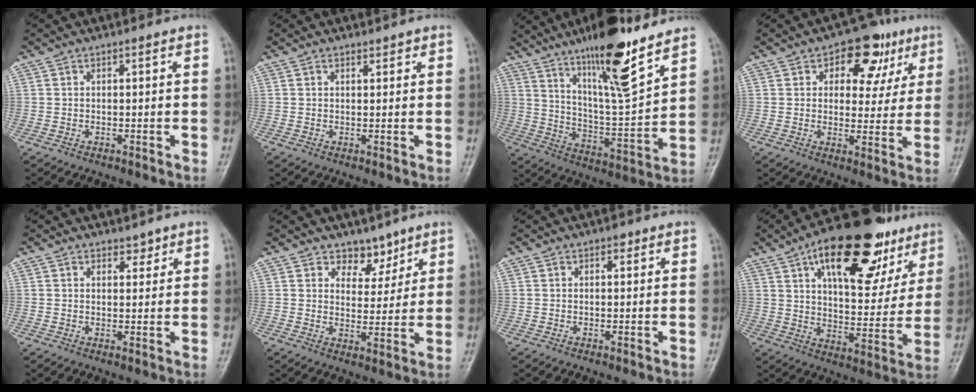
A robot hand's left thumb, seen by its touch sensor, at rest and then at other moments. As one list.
[{"total": 1.0, "force": [0.8, 0.5, 0.3], "torque": [0.000, -0.005, 0.009]}, {"total": 17.7, "force": [12.3, 3.0, 12.3], "torque": [-0.185, -0.077, 0.212]}, {"total": 11.4, "force": [5.1, 7.3, 7.2], "torque": [-0.039, -0.006, 0.063]}, {"total": 1.9, "force": [1.4, 1.2, 0.4], "torque": [0.010, -0.009, 0.018]}, {"total": 5.6, "force": [4.1, 3.6, 1.4], "torque": [0.015, -0.027, 0.065]}, {"total": 1.0, "force": [0.6, 0.6, 0.5], "torque": [0.001, -0.001, 0.004]}, {"total": 25.3, "force": [13.5, 11.7, 17.9], "torque": [-0.220, -0.019, 0.204]}]